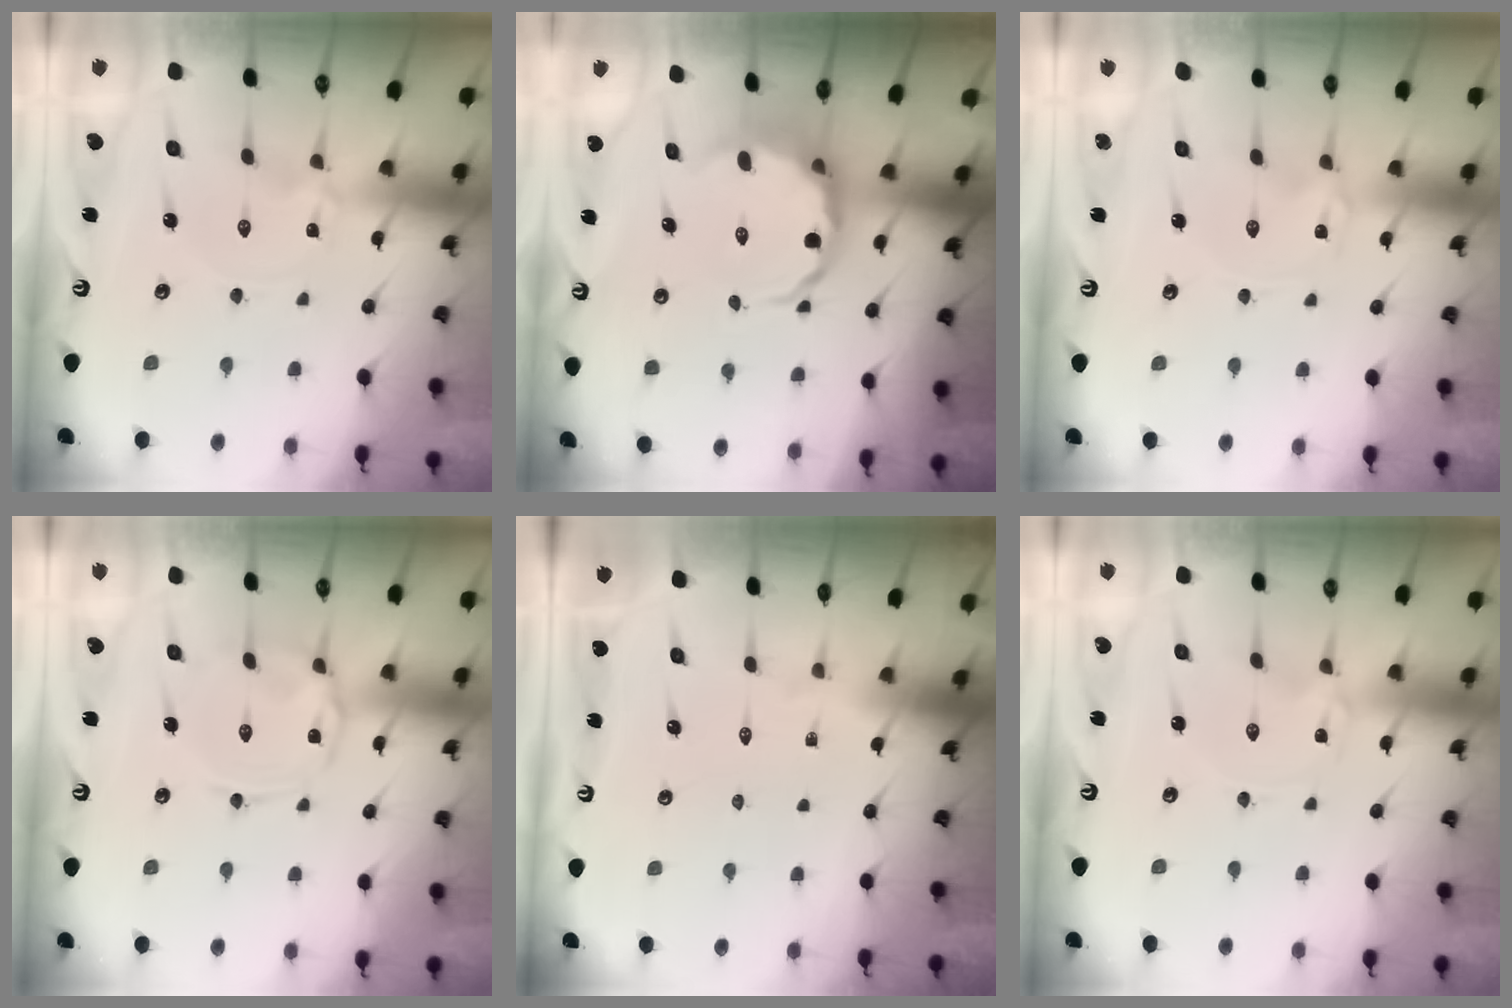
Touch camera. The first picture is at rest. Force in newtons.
{"total": 7.2, "press": 6.9, "slide": 2.3}
{"total": 0.0}
{"total": 2.9, "press": 2.8, "slide": 0.4}
{"total": 0.0}
{"total": 0.0}